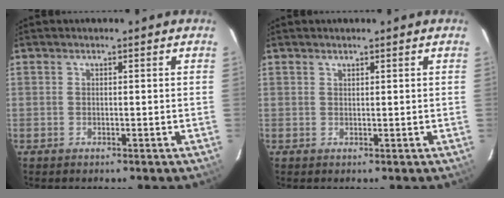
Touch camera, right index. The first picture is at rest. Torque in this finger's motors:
{"motor_torque": [-0.33, 0.24, -0.03, 0.00]}